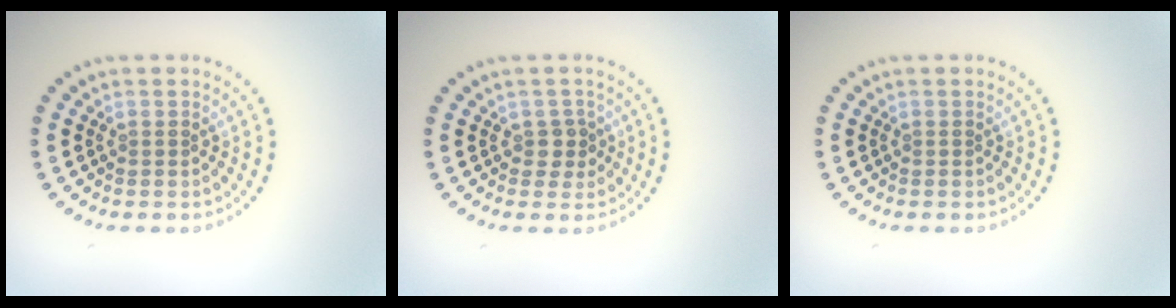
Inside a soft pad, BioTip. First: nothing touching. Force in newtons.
{"total": 1.6, "press": 1.4, "slide": 0.7}
{"total": 0.0}